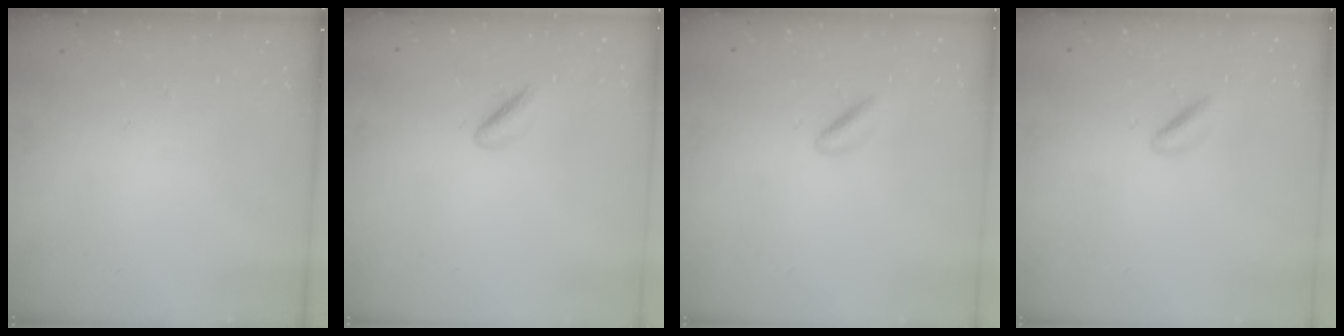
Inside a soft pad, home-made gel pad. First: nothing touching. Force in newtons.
{"total": 1.9, "press": 1.6, "slide": 1.1}
{"total": 2.3, "press": 2.2, "slide": 0.4}
{"total": 2.3, "press": 2.2, "slide": 0.4}